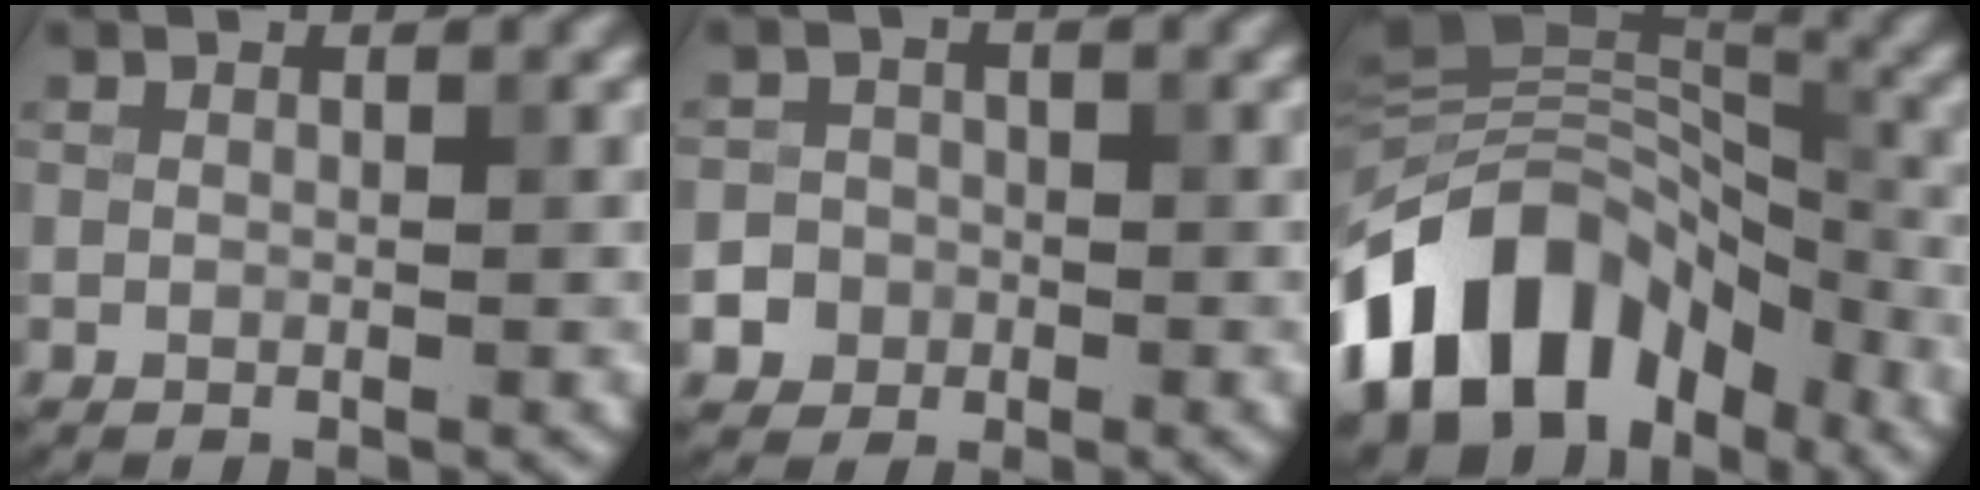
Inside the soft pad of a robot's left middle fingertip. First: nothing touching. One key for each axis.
{"total": 3.8, "fx": -1.7, "fy": 3.3, "fz": 0.5, "tx": 0.019, "ty": -0.003, "tz": -0.038}
{"total": 13.0, "fx": -6.2, "fy": 8.3, "fz": 7.9, "tx": -0.137, "ty": 0.029, "tz": -0.123}